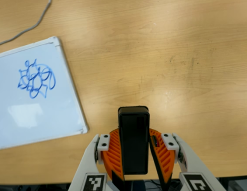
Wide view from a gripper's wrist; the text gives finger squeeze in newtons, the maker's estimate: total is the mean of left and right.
{"total": 6.4, "left": 5.8, "right": 7.0}